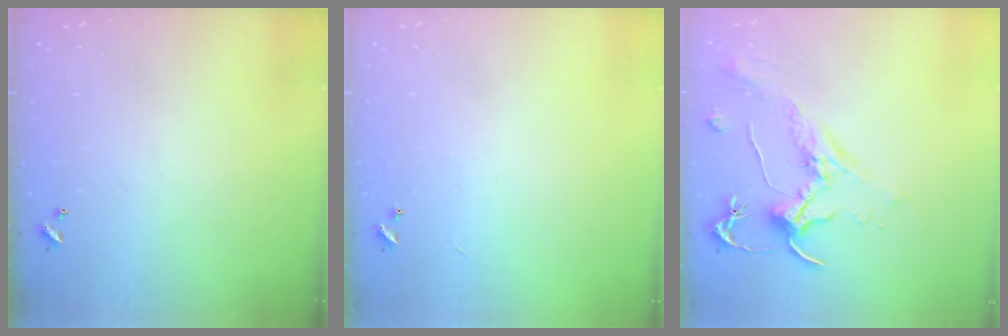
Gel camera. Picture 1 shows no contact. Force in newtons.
{"total": 1.2, "press": 1.1, "slide": 0.4}
{"total": 1.8, "press": 1.7, "slide": 0.8}